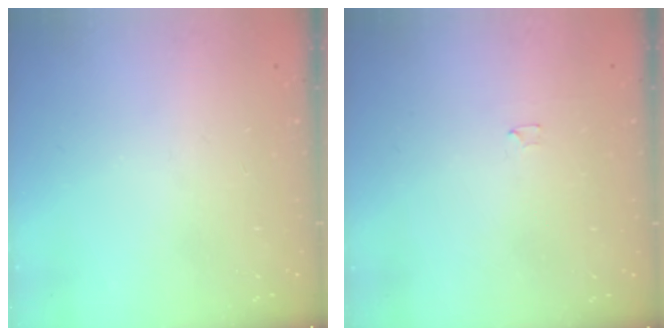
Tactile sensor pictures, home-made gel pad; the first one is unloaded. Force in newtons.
{"total": 1.2, "press": 1.2, "slide": 0.0}